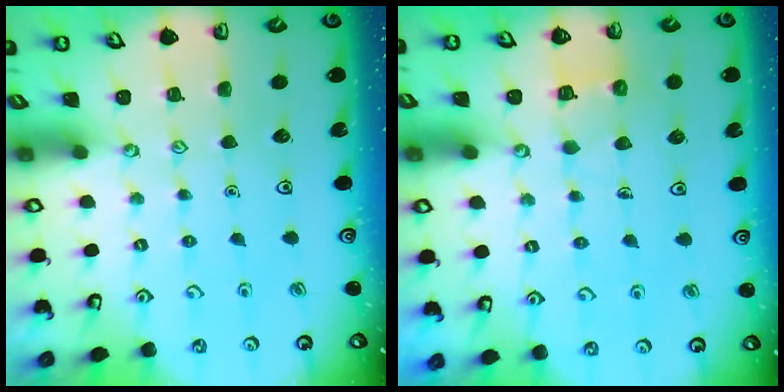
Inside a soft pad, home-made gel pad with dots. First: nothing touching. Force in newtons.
{"total": 5.8, "press": 5.7, "slide": 0.5}